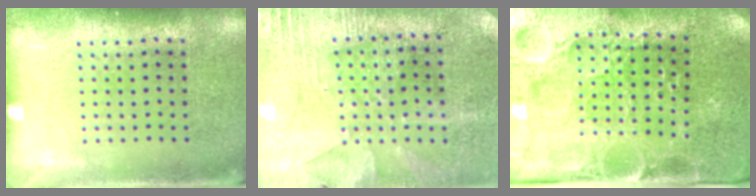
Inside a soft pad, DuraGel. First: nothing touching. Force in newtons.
{"total": 2.8, "press": 2.7, "slide": 0.7}
{"total": 3.8, "press": 3.8, "slide": 0.5}